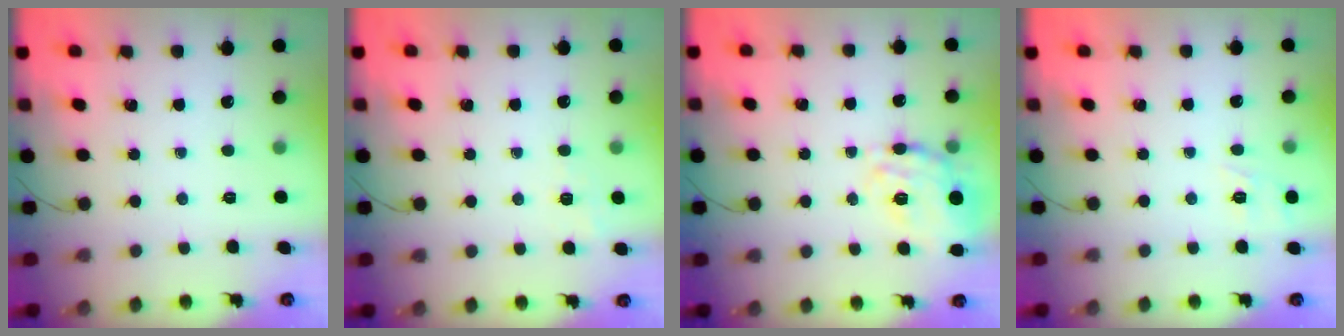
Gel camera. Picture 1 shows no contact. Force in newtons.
{"total": 1.7, "press": 1.0, "slide": 1.3}
{"total": 16.8, "press": 16.7, "slide": 1.9}
{"total": 5.9, "press": 5.7, "slide": 1.5}